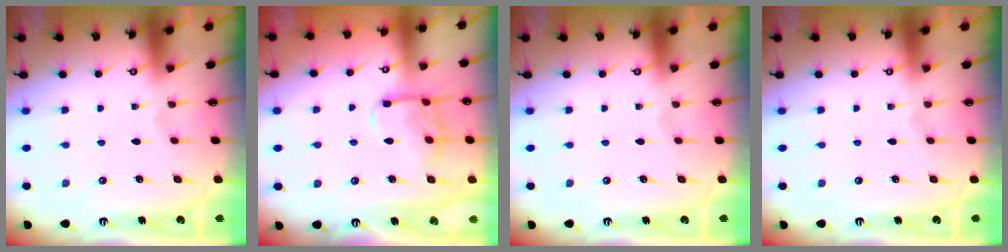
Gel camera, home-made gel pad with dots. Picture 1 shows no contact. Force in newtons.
{"total": 10.0, "press": 10.0, "slide": 0.9}
{"total": 0.0}
{"total": 0.0}